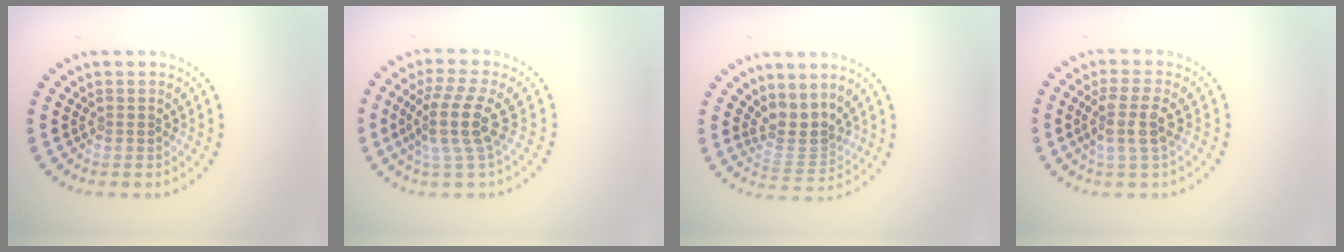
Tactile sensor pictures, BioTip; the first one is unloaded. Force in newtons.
{"total": 3.8, "press": 2.8, "slide": 2.6}
{"total": 3.0, "press": 2.1, "slide": 2.2}
{"total": 3.0, "press": 2.4, "slide": 1.8}